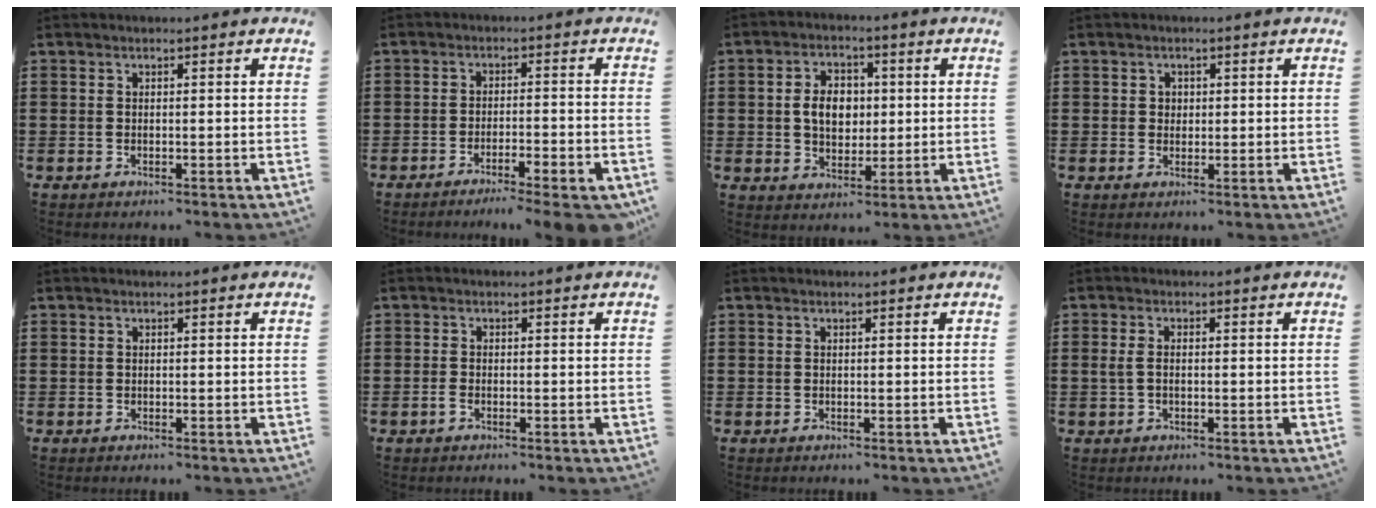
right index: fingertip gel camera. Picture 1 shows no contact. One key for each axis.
{"total": 3.6, "fx": -3.0, "fy": -0.2, "fz": 2.0, "tx": -0.033, "ty": -0.007, "tz": -0.056}
{"total": 5.9, "fx": 0.3, "fy": 4.4, "fz": 3.9, "tx": -0.077, "ty": 0.008, "tz": -0.004}
{"total": 1.2, "fx": 0.3, "fy": 1.2, "fz": 0.3, "tx": -0.009, "ty": 0.008, "tz": 0.005}
{"total": 0.0}
{"total": 0.8, "fx": -0.6, "fy": 0.4, "fz": 0.4, "tx": -0.020, "ty": -0.005, "tz": -0.012}
{"total": 0.0}
{"total": 2.0, "fx": -0.2, "fy": 0.9, "fz": 1.7, "tx": -0.042, "ty": 0.000, "tz": -0.007}